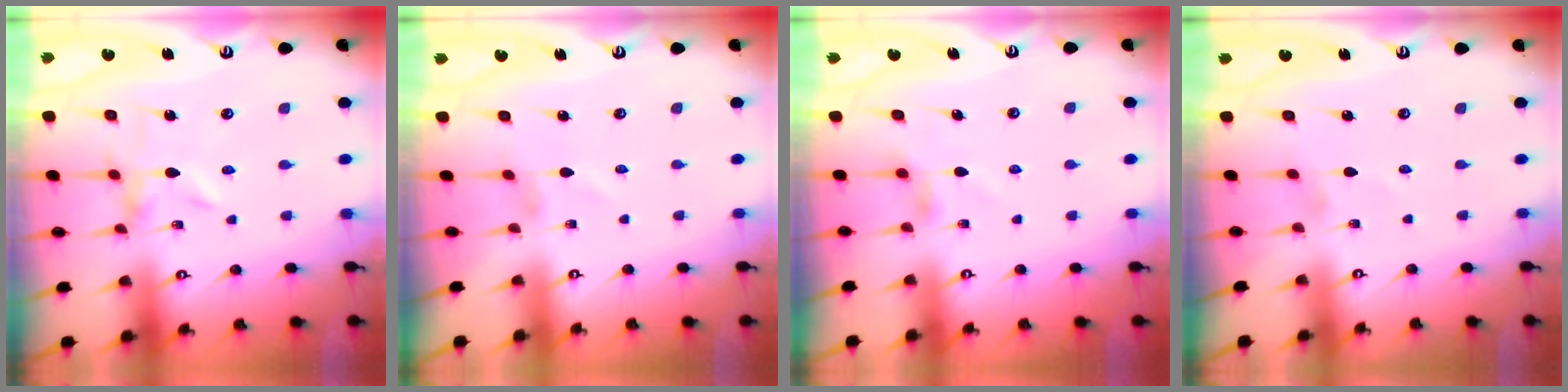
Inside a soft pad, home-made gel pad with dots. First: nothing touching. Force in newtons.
{"total": 1.0, "press": 1.0, "slide": 0.1}
{"total": 3.7, "press": 3.7, "slide": 0.5}
{"total": 0.0}